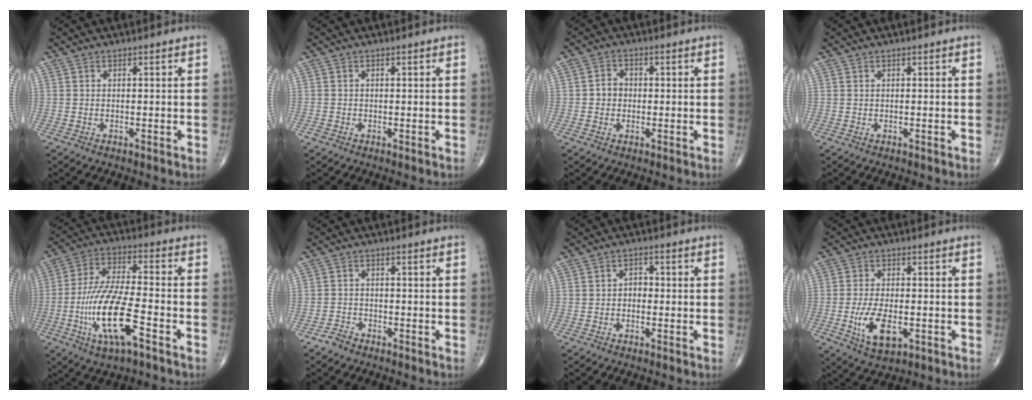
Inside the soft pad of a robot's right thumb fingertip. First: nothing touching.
{"total": 0.7, "force": [-0.4, 0.5, 0.3], "torque": [-0.007, -0.001, -0.010]}
{"total": 3.1, "force": [-0.3, 2.8, 1.4], "torque": [-0.011, 0.010, -0.011]}
{"total": 0.0}
{"total": 15.5, "force": [-5.8, 4.4, 13.7], "torque": [-0.285, 0.026, -0.105]}
{"total": 2.3, "force": [-2.0, 1.2, 0.5], "torque": [-0.012, 0.007, -0.039]}
{"total": 2.1, "force": [-0.4, 1.6, 1.3], "torque": [-0.008, 0.011, -0.014]}
{"total": 8.7, "force": [-2.4, 4.3, 7.2], "torque": [-0.134, -0.004, -0.036]}